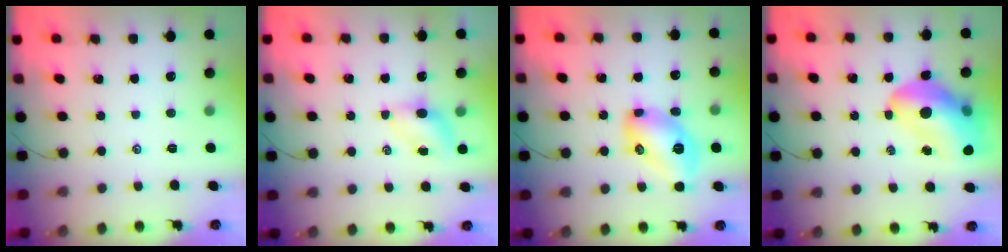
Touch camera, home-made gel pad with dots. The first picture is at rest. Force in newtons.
{"total": 4.2, "press": 4.0, "slide": 1.1}
{"total": 12.1, "press": 12.1, "slide": 0.8}
{"total": 17.1, "press": 16.4, "slide": 4.8}